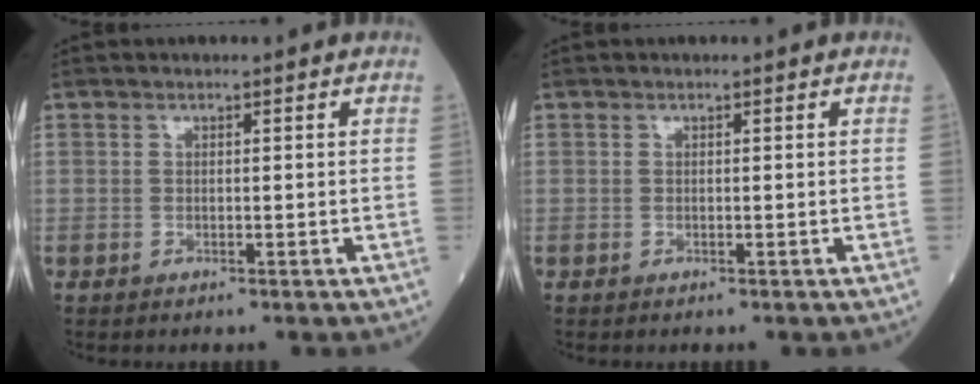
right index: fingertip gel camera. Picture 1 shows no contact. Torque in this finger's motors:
{"motor_torque": [-0.25, -0.07, 0.01, 0.01]}